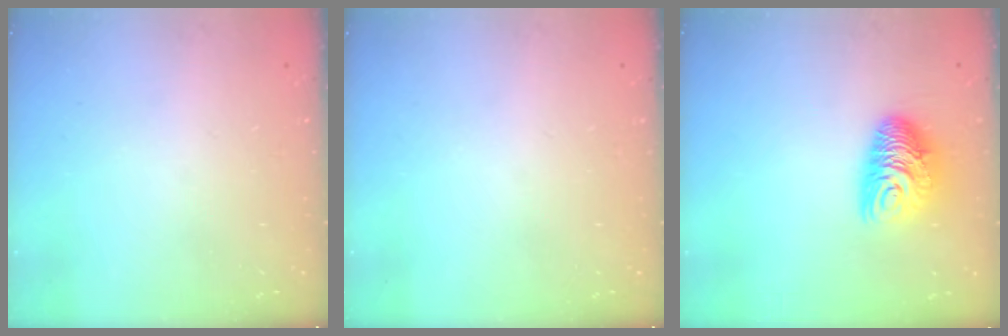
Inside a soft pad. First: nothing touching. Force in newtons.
{"total": 0.0}
{"total": 10.1, "press": 10.1, "slide": 0.6}